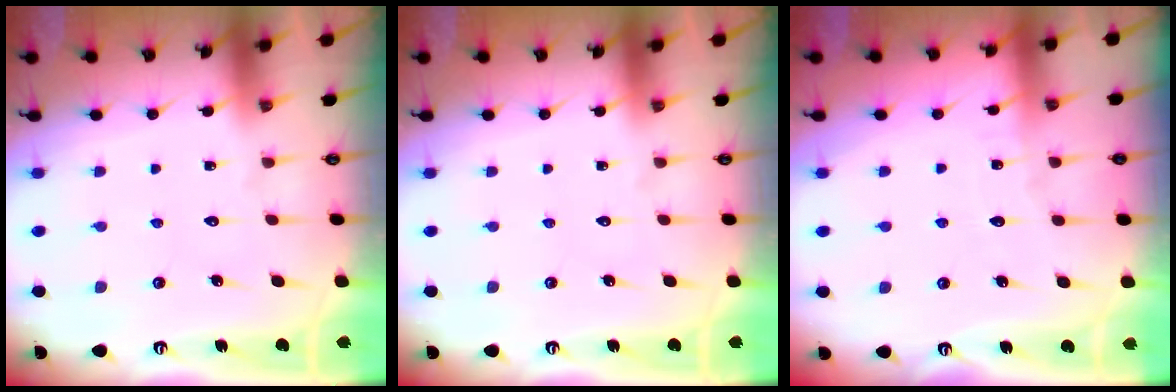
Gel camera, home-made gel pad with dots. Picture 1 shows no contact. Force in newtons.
{"total": 0.0}
{"total": 2.3, "press": 2.3, "slide": 0.2}